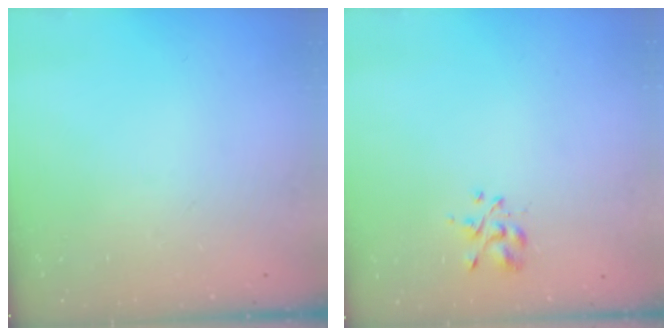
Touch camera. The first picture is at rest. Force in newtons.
{"total": 2.4, "press": 2.1, "slide": 1.2}